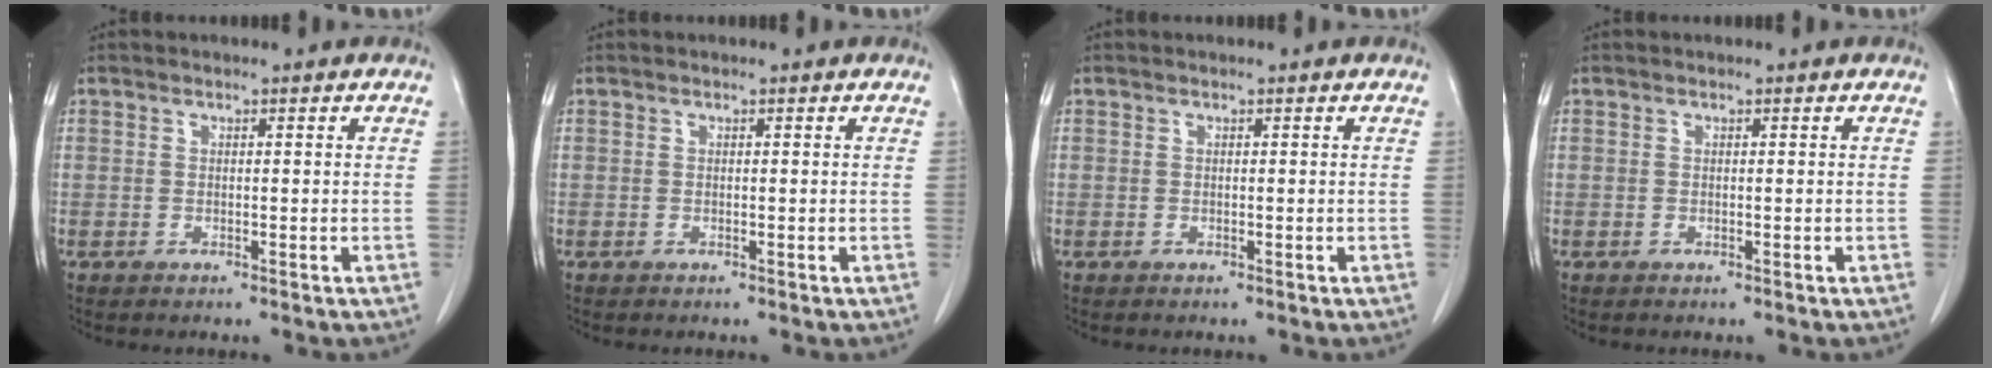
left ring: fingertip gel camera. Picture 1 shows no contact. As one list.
[{"total": 0.0}, {"total": 0.0}, {"total": 0.0}]